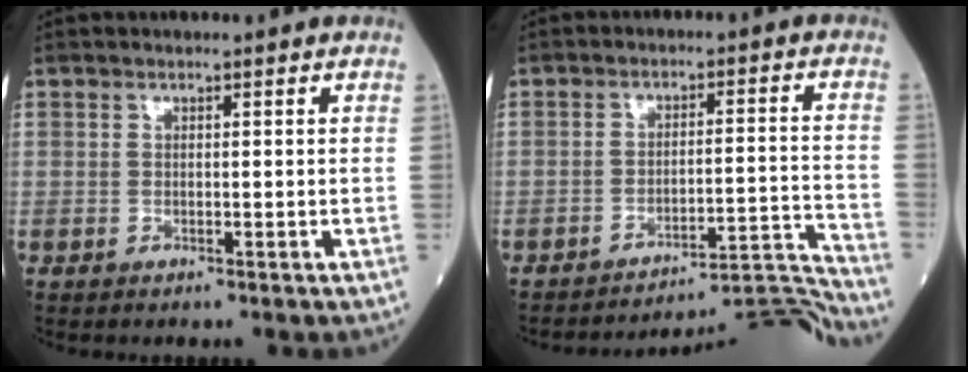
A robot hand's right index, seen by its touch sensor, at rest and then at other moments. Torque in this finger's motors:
{"motor_torque": [-0.06, -0.03, 0.07, 0.02]}